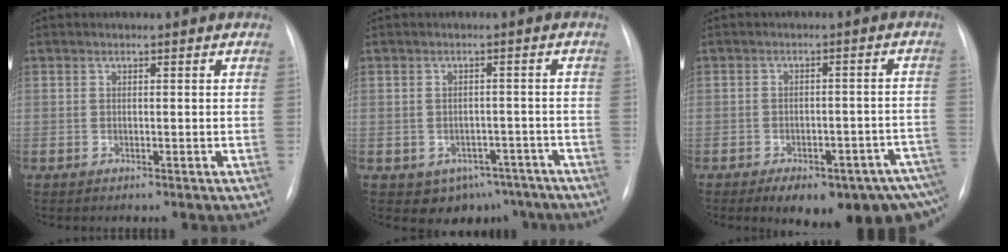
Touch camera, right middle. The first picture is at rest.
{"total": 6.8, "force": [-4.5, 4.8, 1.7], "torque": [-0.006, 0.018, -0.052]}
{"total": 16.4, "force": [-11.1, 6.2, 10.3], "torque": [-0.098, 0.025, -0.134]}